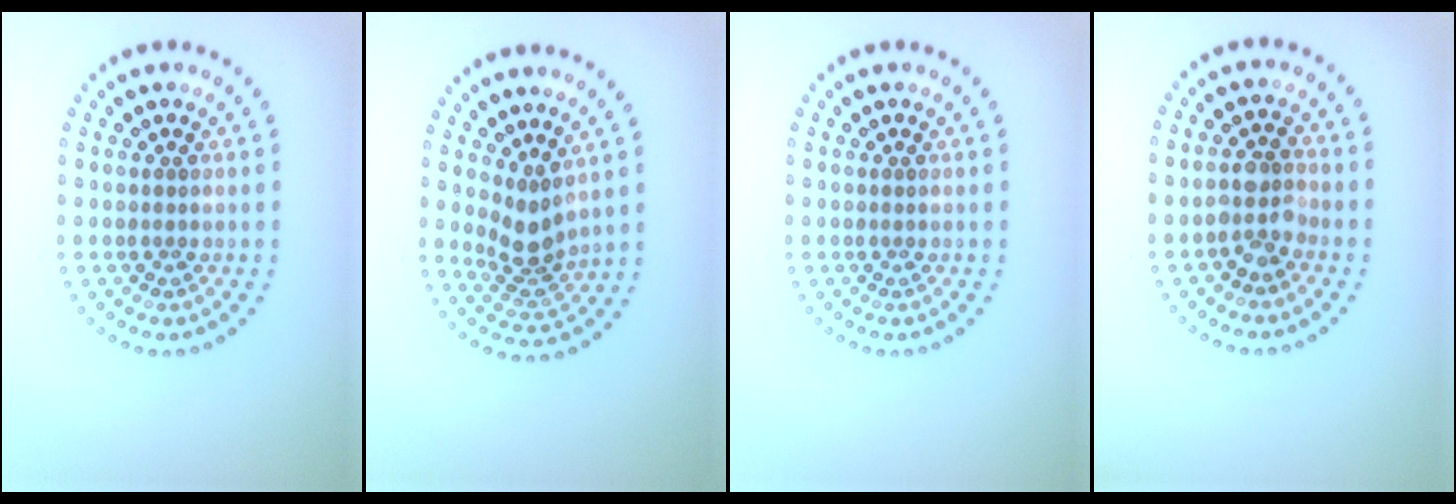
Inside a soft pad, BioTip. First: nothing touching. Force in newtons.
{"total": 2.8, "press": 2.0, "slide": 1.9}
{"total": 0.0}
{"total": 2.3, "press": 2.1, "slide": 1.1}